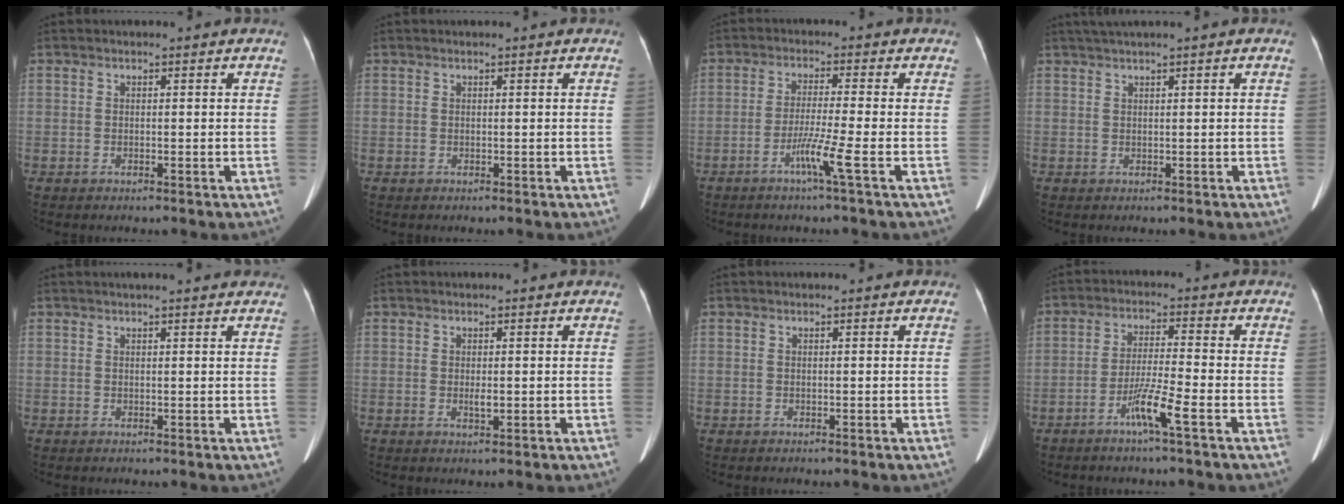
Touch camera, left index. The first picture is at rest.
{"total": 0.0}
{"total": 4.9, "force": [-2.4, -1.6, 3.9], "torque": [-0.078, -0.012, -0.051]}
{"total": 2.2, "force": [1.5, -0.4, 1.7], "torque": [-0.040, 0.016, 0.035]}
{"total": 7.0, "force": [6.2, 0.9, 3.1], "torque": [-0.040, 0.020, 0.066]}
{"total": 1.1, "force": [0.0, 0.3, 1.1], "torque": [-0.018, -0.003, 0.001]}
{"total": 0.0}
{"total": 5.7, "force": [-3.2, -1.0, 4.6], "torque": [-0.090, -0.008, -0.064]}